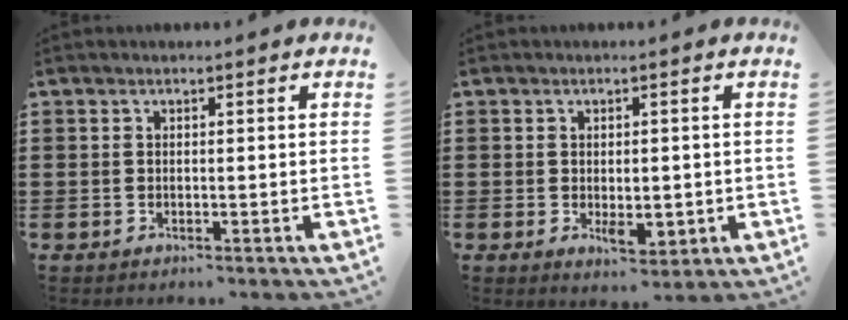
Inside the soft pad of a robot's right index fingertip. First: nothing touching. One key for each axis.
{"total": 2.9, "fx": -0.2, "fy": 1.5, "fz": 2.5, "tx": -0.032, "ty": -0.006, "tz": -0.006}